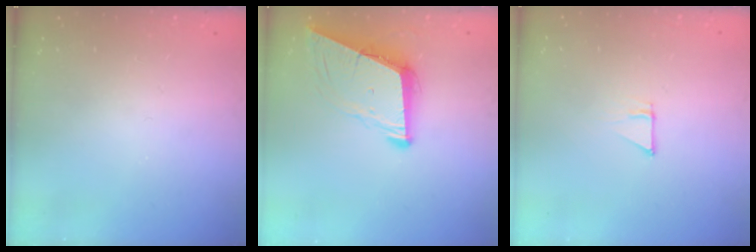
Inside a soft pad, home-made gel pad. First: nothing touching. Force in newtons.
{"total": 8.9, "press": 8.0, "slide": 3.7}
{"total": 4.9, "press": 4.9, "slide": 0.3}